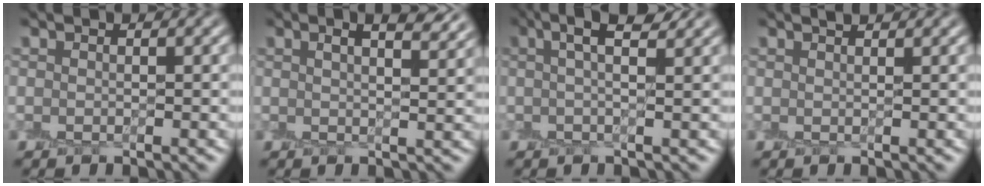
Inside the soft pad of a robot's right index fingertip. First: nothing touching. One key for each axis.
{"total": 4.4, "fx": 2.6, "fy": 1.3, "fz": 3.2, "tx": -0.032, "ty": 0.016, "tz": 0.021}
{"total": 3.4, "fx": 1.4, "fy": 0.6, "fz": 3.0, "tx": -0.049, "ty": 0.009, "tz": 0.021}
{"total": 1.0, "fx": 0.8, "fy": 0.2, "fz": 0.5, "tx": -0.008, "ty": 0.000, "tz": 0.009}